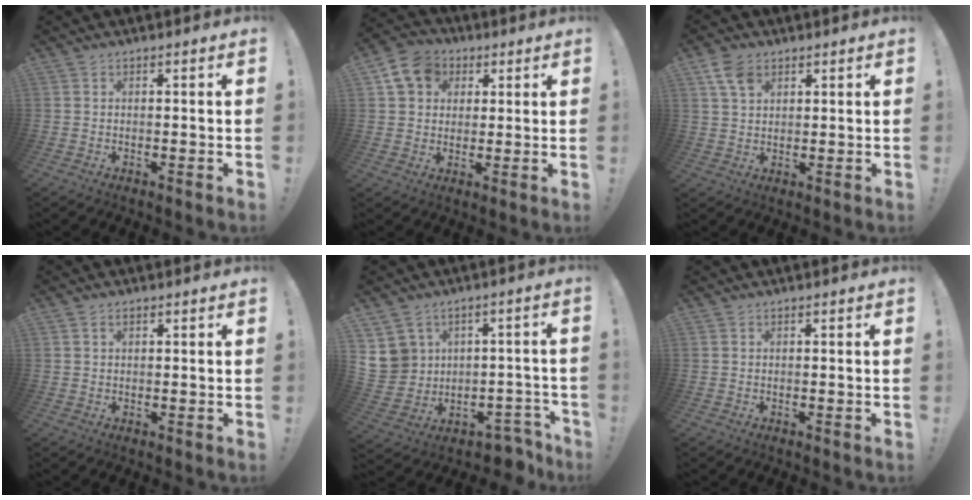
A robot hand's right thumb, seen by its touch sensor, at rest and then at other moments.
{"total": 10.9, "force": [4.1, 9.1, 4.4], "torque": [-0.066, -0.008, 0.084]}
{"total": 6.3, "force": [3.3, 4.1, 3.4], "torque": [-0.063, -0.003, 0.066]}
{"total": 1.1, "force": [0.6, 0.8, 0.6], "torque": [-0.011, 0.002, 0.011]}
{"total": 7.5, "force": [-0.6, 7.1, 2.4], "torque": [-0.052, 0.008, 0.007]}
{"total": 0.0}